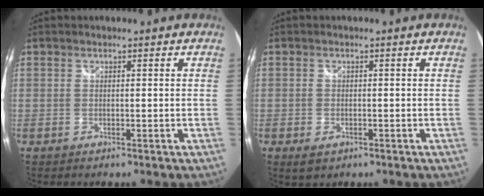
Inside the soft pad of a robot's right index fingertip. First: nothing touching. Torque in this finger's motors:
{"motor_torque": [0.16, -0.14, 0.10, 0.01]}